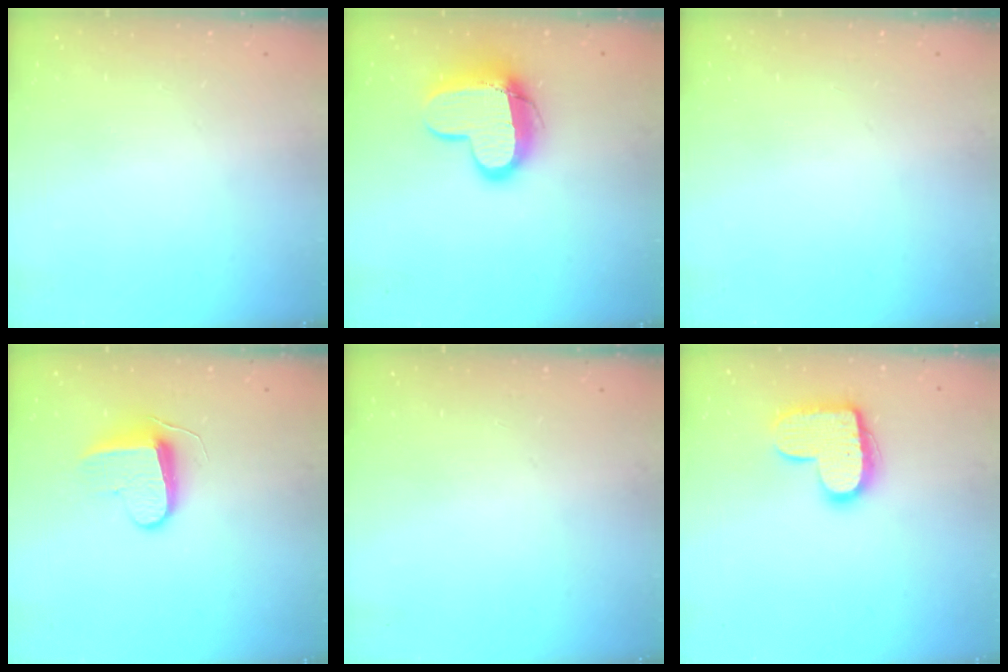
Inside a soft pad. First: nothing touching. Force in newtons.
{"total": 14.4, "press": 14.4, "slide": 1.0}
{"total": 0.0}
{"total": 9.3, "press": 9.3, "slide": 0.1}
{"total": 0.0}
{"total": 14.6, "press": 14.6, "slide": 0.8}